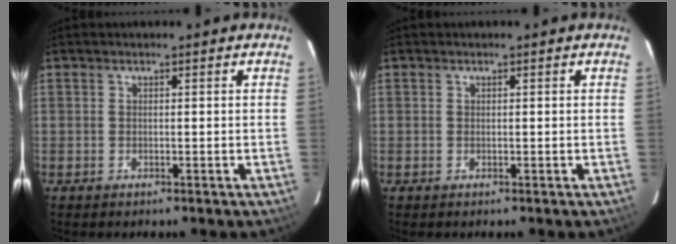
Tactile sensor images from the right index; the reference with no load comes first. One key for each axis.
{"total": 0.0}